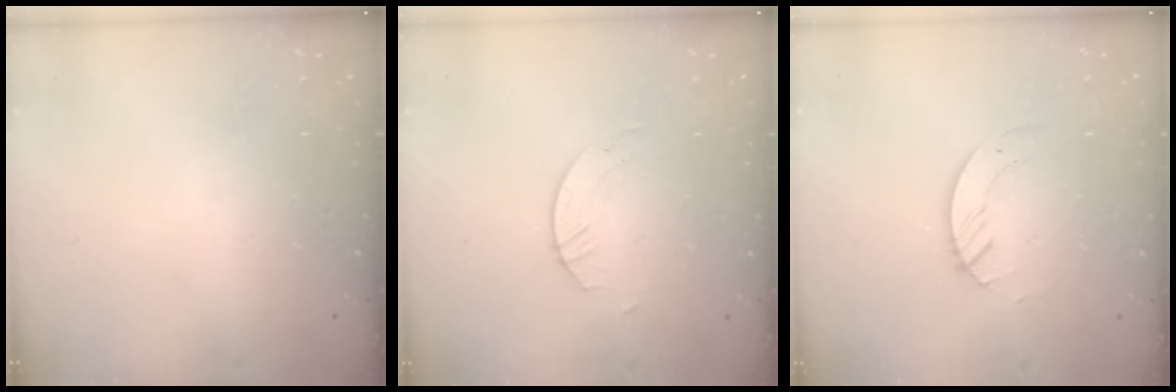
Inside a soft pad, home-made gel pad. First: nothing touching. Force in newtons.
{"total": 2.6, "press": 2.6, "slide": 0.2}
{"total": 2.6, "press": 2.6, "slide": 0.3}